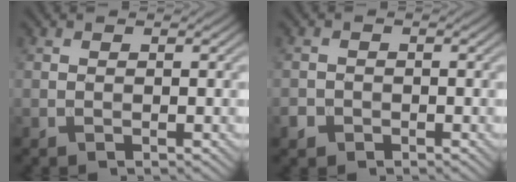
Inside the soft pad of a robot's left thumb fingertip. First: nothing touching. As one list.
[{"total": 1.6, "force": [-1.0, 1.3, 0.4], "torque": [-0.007, -0.003, -0.022]}]